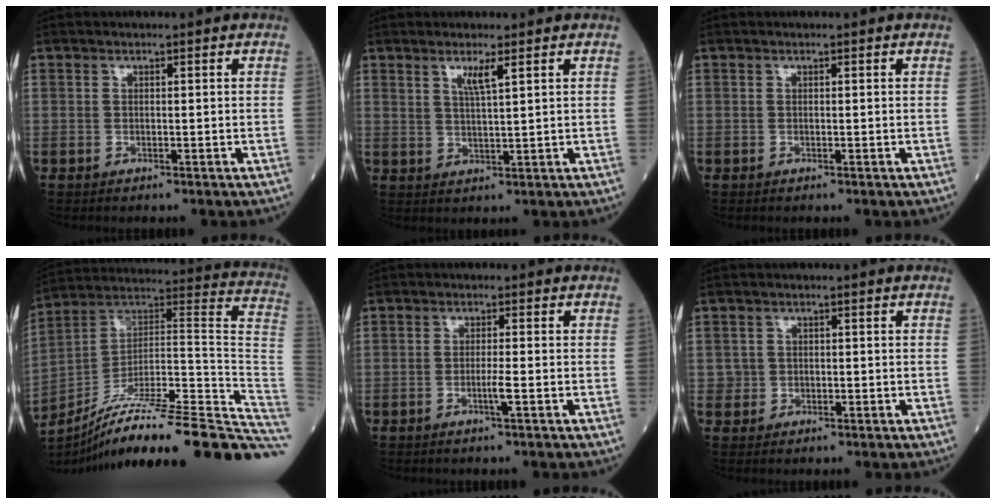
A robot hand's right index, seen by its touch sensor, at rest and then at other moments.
{"total": 3.1, "force": [1.8, -0.1, 2.5], "torque": [-0.052, -0.005, 0.036]}
{"total": 0.0}
{"total": 31.1, "force": [-24.4, 0.8, 19.3], "torque": [-0.154, 0.012, -0.361]}
{"total": 2.1, "force": [-0.8, -0.3, 1.9], "torque": [-0.038, -0.003, -0.016]}
{"total": 1.7, "force": [0.0, 1.7, 0.0], "torque": [0.006, 0.007, 0.001]}